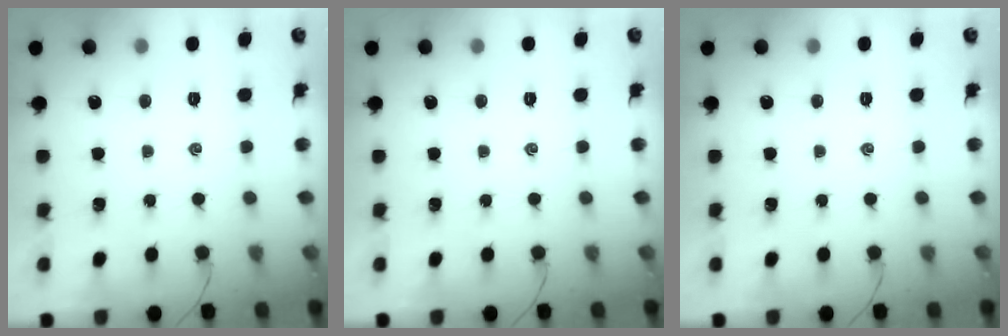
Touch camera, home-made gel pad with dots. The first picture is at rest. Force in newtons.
{"total": 0.0}
{"total": 0.0}